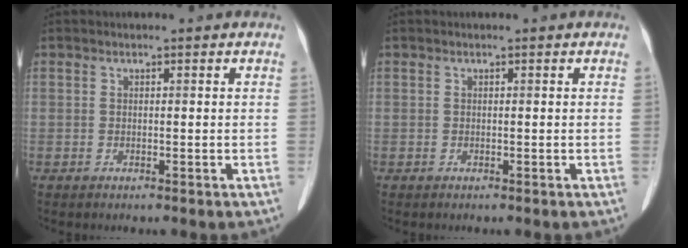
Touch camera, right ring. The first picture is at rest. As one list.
[{"total": 0.0}]